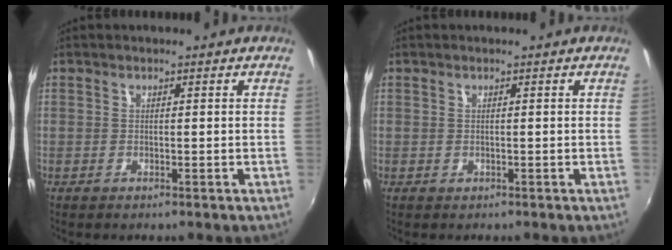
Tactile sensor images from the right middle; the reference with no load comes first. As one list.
[{"total": 0.0}]